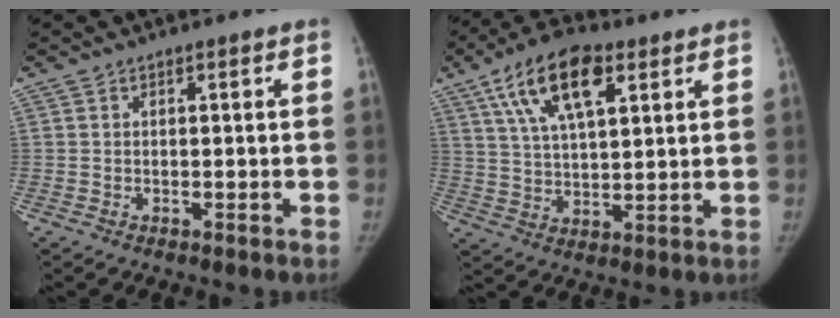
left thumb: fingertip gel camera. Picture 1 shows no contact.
{"total": 14.8, "force": [7.1, 6.5, 11.3], "torque": [-0.185, -0.008, 0.124]}